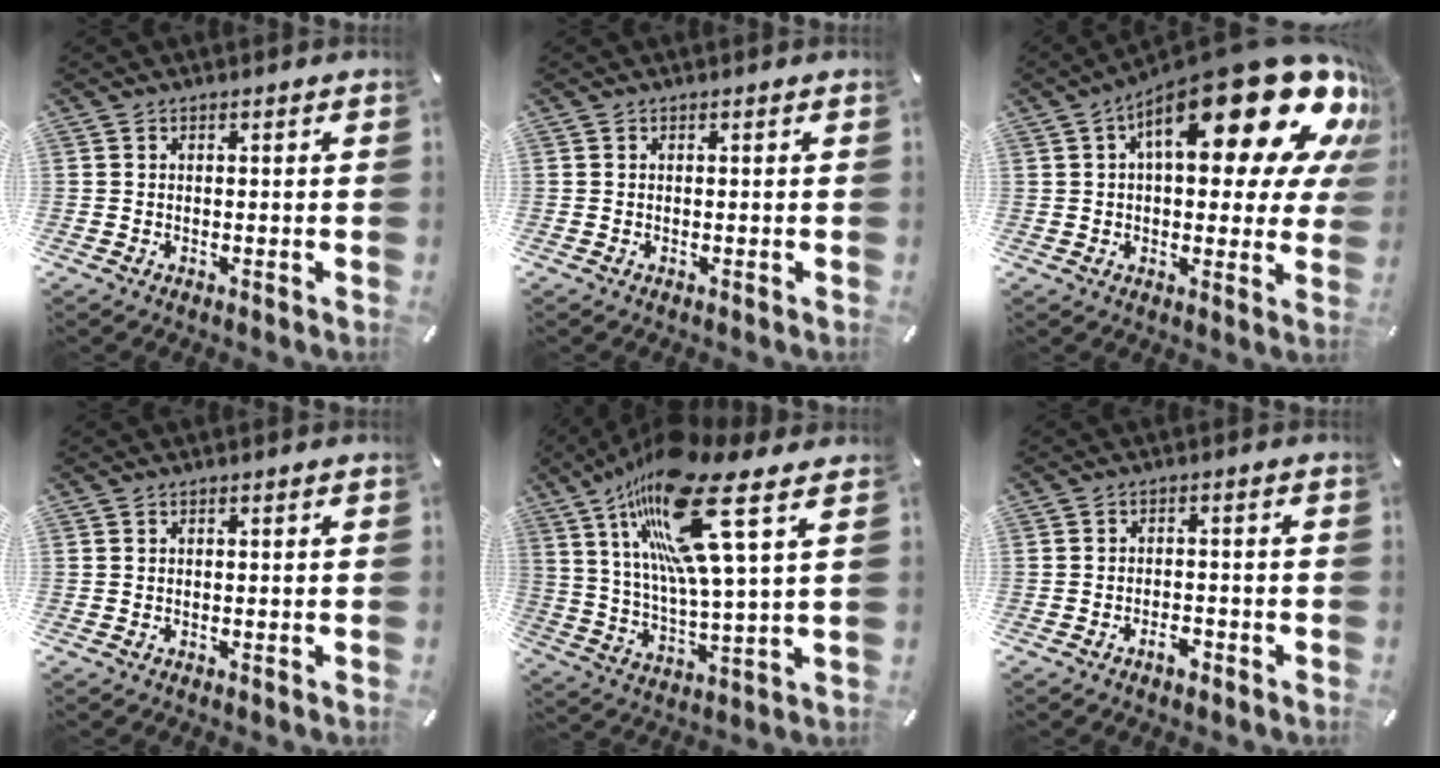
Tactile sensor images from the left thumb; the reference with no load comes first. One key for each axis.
{"total": 0.0}
{"total": 26.5, "fx": 11.9, "fy": 10.5, "fz": 21.2, "tx": -0.294, "ty": -0.078, "tz": 0.194}
{"total": 0.0}
{"total": 21.3, "fx": 11.9, "fy": 3.8, "fz": 17.3, "tx": -0.343, "ty": -0.053, "tz": 0.181}
{"total": 3.1, "fx": -2.2, "fy": 1.3, "fz": 1.8, "tx": -0.029, "ty": 0.010, "tz": -0.041}